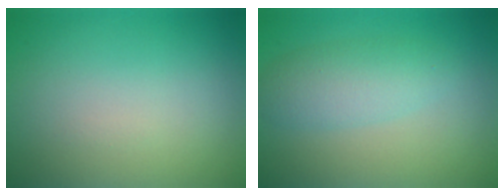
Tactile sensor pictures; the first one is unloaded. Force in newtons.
{"total": 3.3, "press": 3.3, "slide": 0.1}